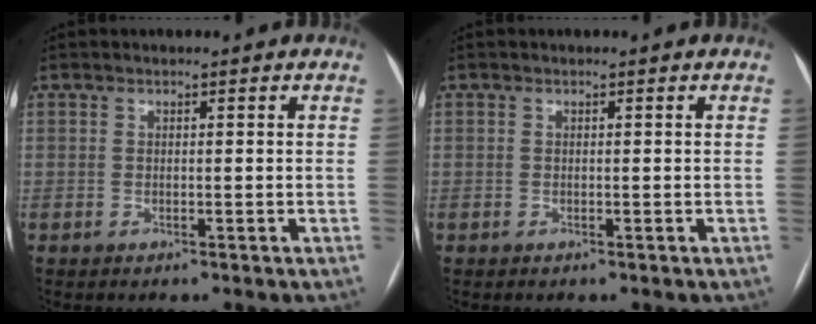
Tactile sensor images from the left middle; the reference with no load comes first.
{"total": 0.0}